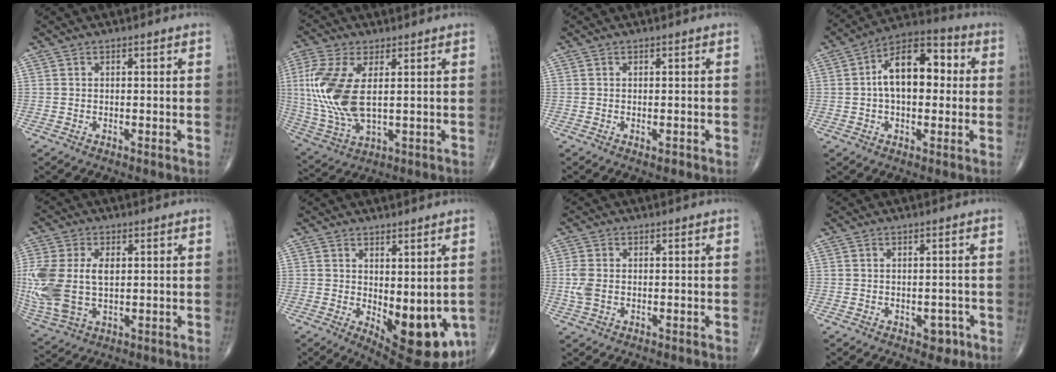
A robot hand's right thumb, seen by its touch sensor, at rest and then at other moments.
{"total": 14.7, "force": [1.9, 7.0, 12.8], "torque": [-0.301, -0.013, 0.047]}
{"total": 1.0, "force": [-0.4, 0.5, 0.8], "torque": [-0.011, -0.003, -0.004]}
{"total": 12.3, "force": [1.1, 7.2, 9.9], "torque": [-0.140, 0.031, 0.005]}
{"total": 17.0, "force": [0.9, 10.7, 13.2], "torque": [-0.333, -0.002, 0.031]}
{"total": 14.1, "force": [-2.3, 6.1, 12.5], "torque": [-0.146, -0.027, -0.012]}
{"total": 3.5, "force": [-0.3, 2.2, 2.7], "torque": [-0.075, 0.002, -0.006]}
{"total": 2.8, "force": [-1.2, 1.9, 1.7], "torque": [-0.004, 0.006, -0.013]}